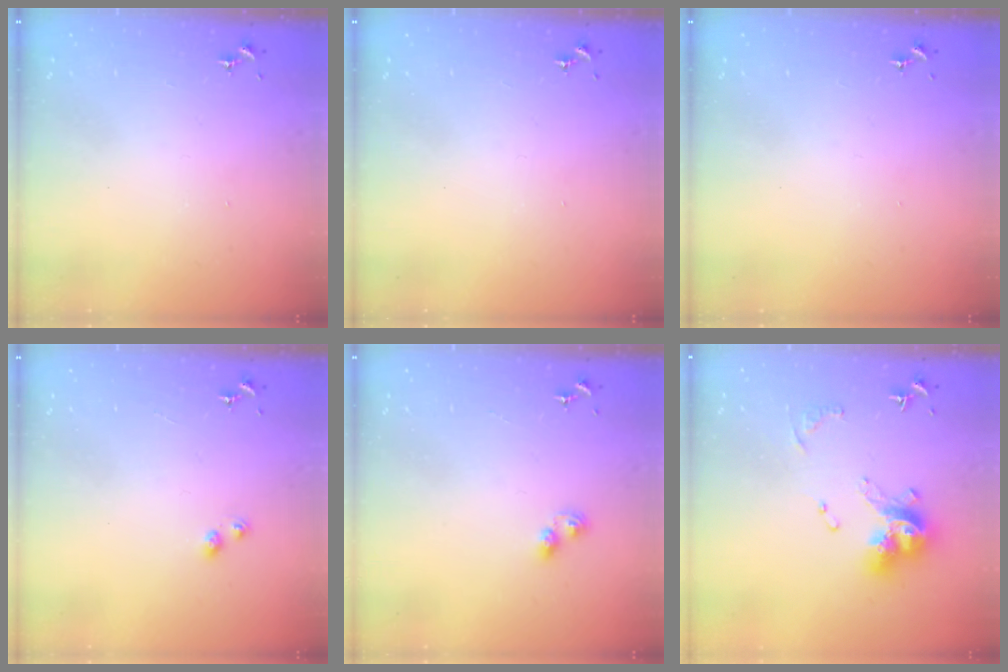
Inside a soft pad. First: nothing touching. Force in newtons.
{"total": 0.0}
{"total": 1.3, "press": 0.9, "slide": 0.9}
{"total": 2.9, "press": 2.9, "slide": 0.5}
{"total": 2.8, "press": 2.8, "slide": 0.5}
{"total": 14.4, "press": 14.3, "slide": 1.6}